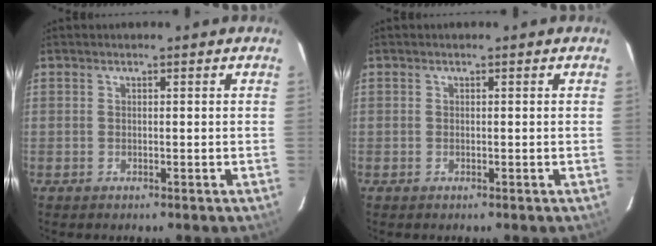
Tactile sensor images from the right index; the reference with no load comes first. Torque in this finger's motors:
{"motor_torque": [0.00, 0.04, 0.01, 0.00]}